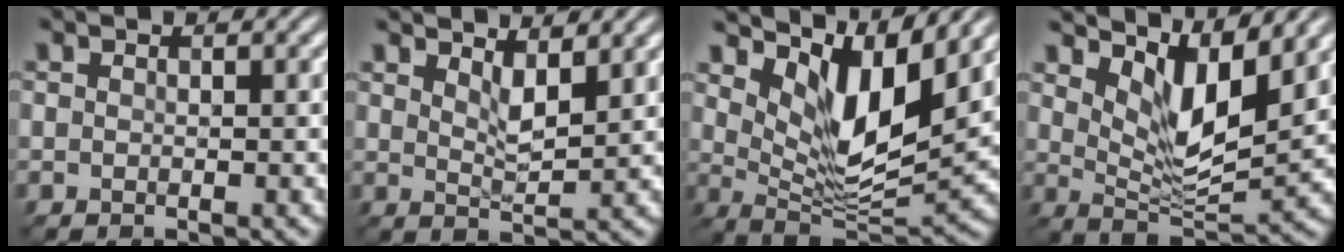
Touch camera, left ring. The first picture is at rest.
{"total": 2.1, "force": [1.8, 0.3, 1.2], "torque": [-0.024, -0.004, 0.033]}
{"total": 7.6, "force": [4.1, 2.7, 5.8], "torque": [-0.108, -0.015, 0.072]}
{"total": 5.6, "force": [3.4, 1.9, 4.0], "torque": [-0.079, -0.013, 0.060]}